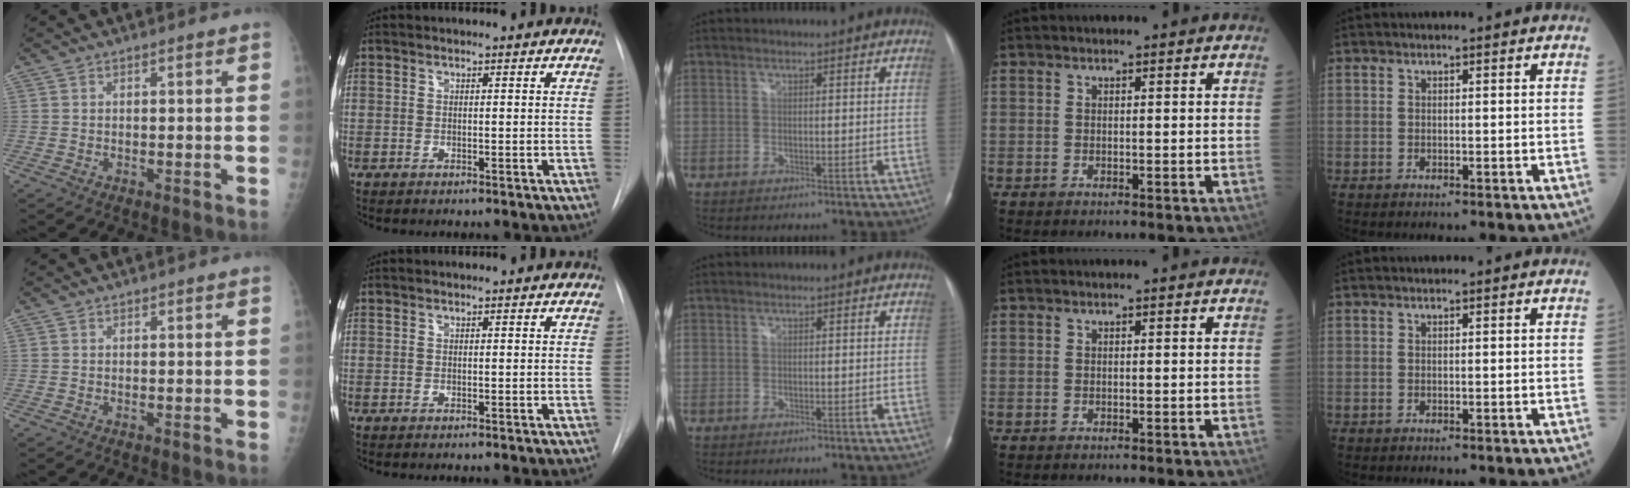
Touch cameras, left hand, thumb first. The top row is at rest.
{}